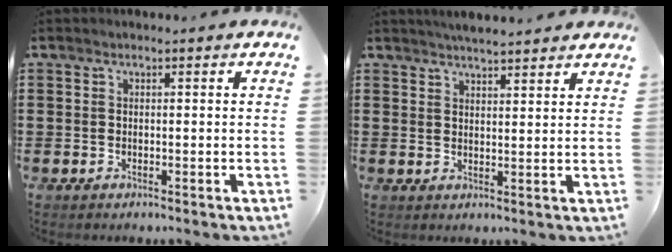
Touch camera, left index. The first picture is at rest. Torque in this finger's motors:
{"motor_torque": [2.14, 0.00, 0.37, 0.00]}